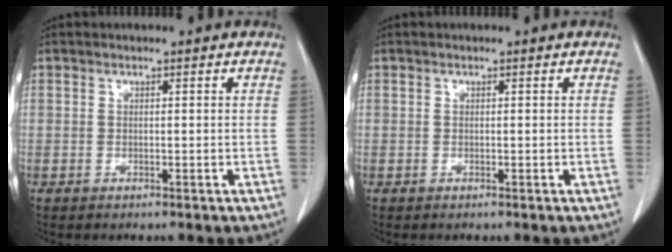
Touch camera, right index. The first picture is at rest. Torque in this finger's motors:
{"motor_torque": [0.00, 0.00, 0.00, 0.00]}